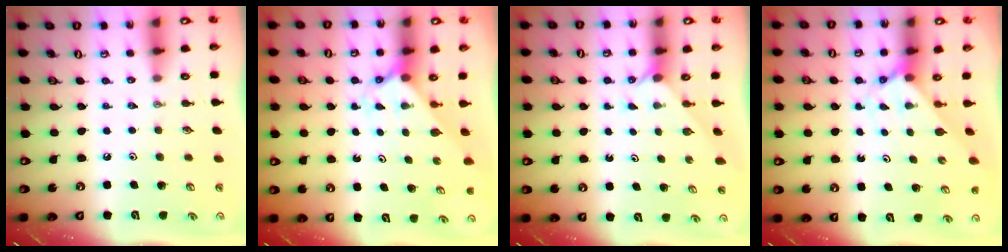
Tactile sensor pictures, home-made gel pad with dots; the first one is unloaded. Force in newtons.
{"total": 2.0, "press": 2.0, "slide": 0.2}
{"total": 0.9, "press": 0.9, "slide": 0.1}
{"total": 2.6, "press": 2.6, "slide": 0.2}